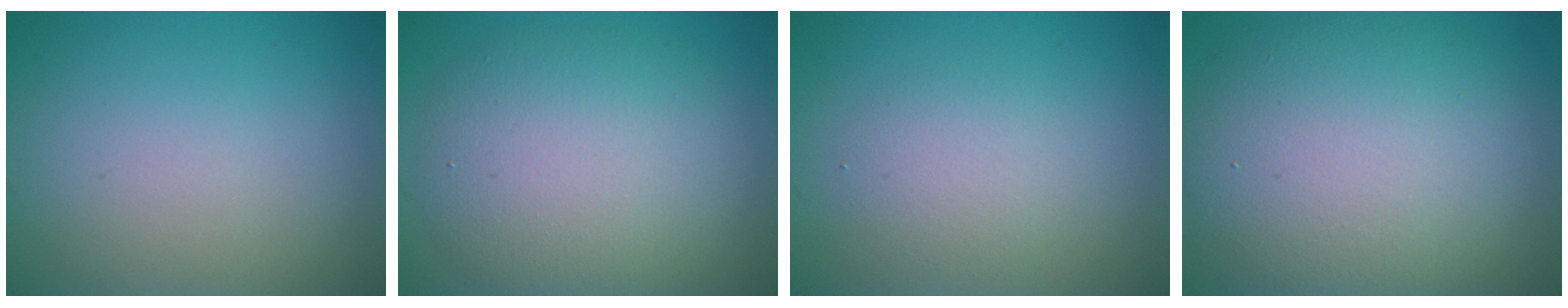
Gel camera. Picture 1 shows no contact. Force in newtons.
{"total": 7.4, "press": 7.4, "slide": 0.8}
{"total": 2.4, "press": 2.4, "slide": 0.2}
{"total": 11.7, "press": 11.7, "slide": 0.7}